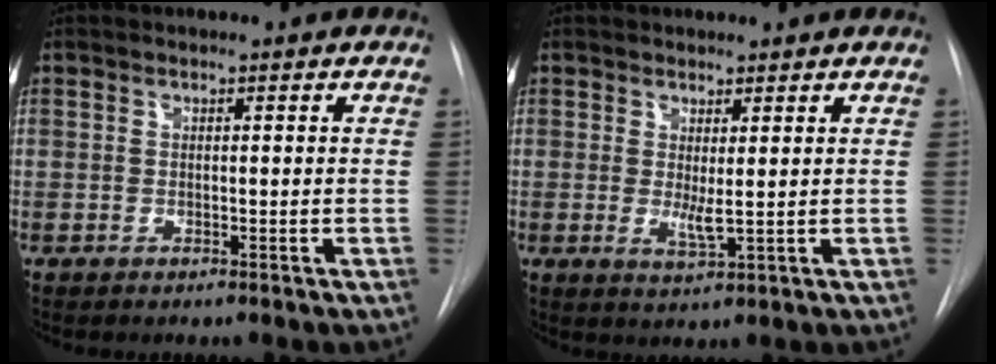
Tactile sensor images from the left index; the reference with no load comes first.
{"total": 2.5, "force": [0.5, 0.4, 2.4], "torque": [-0.046, -0.009, 0.016]}